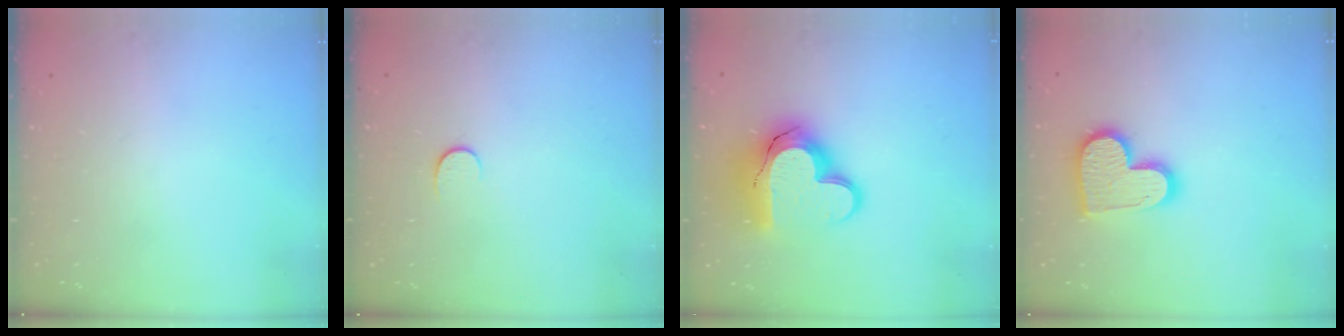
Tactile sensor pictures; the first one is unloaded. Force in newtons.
{"total": 4.4, "press": 4.3, "slide": 0.7}
{"total": 16.9, "press": 16.9, "slide": 1.3}
{"total": 14.3, "press": 14.3, "slide": 1.1}